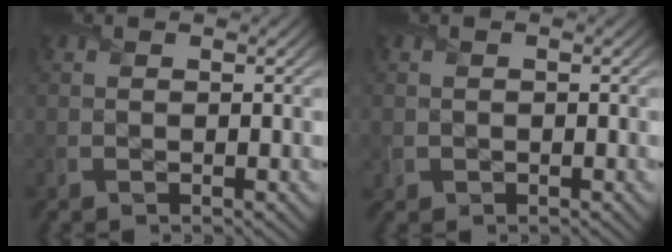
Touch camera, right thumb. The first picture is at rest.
{"total": 0.9, "force": [-0.2, 0.8, 0.5], "torque": [-0.014, -0.004, -0.002]}